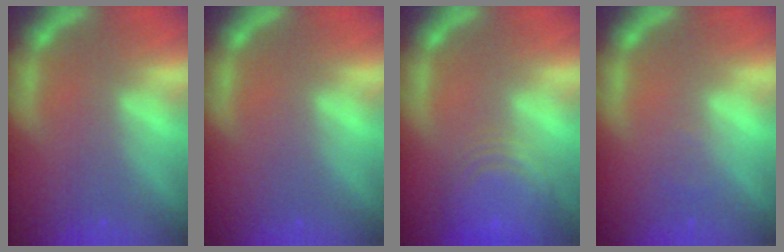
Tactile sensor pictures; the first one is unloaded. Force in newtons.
{"total": 0.0}
{"total": 9.1}
{"total": 0.9}